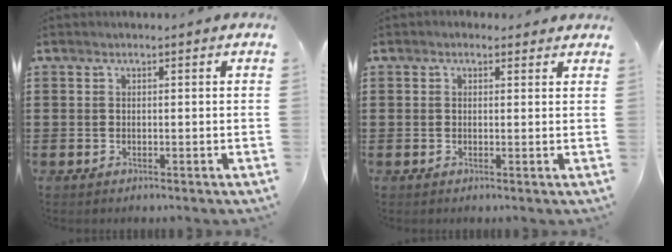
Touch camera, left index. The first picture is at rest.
{"total": 1.0, "force": [0.6, 0.7, 0.4], "torque": [-0.009, 0.006, 0.010]}